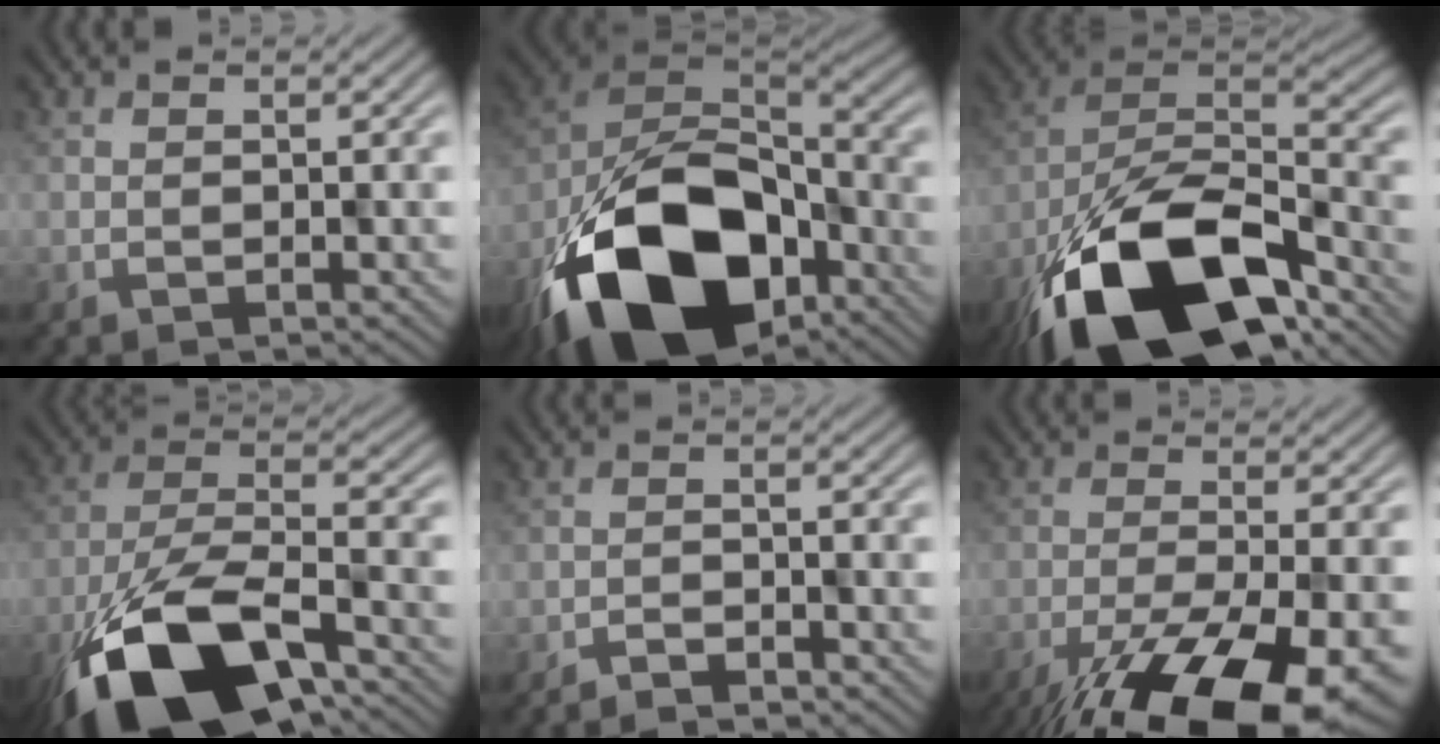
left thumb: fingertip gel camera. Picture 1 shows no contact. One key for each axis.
{"total": 19.3, "fx": -10.7, "fy": 11.3, "fz": 11.5, "tx": -0.239, "ty": -0.037, "tz": -0.178}
{"total": 19.4, "fx": -11.8, "fy": 8.6, "fz": 12.9, "tx": -0.248, "ty": -0.034, "tz": -0.192}
{"total": 17.7, "fx": -10.3, "fy": 7.4, "fz": 12.4, "tx": -0.246, "ty": -0.029, "tz": -0.177}
{"total": 2.5, "fx": -2.4, "fy": 0.1, "fz": 0.4, "tx": -0.009, "ty": 0.004, "tz": -0.043}
{"total": 15.0, "fx": -9.2, "fy": 4.1, "fz": 11.1, "tx": -0.197, "ty": -0.040, "tz": -0.131}